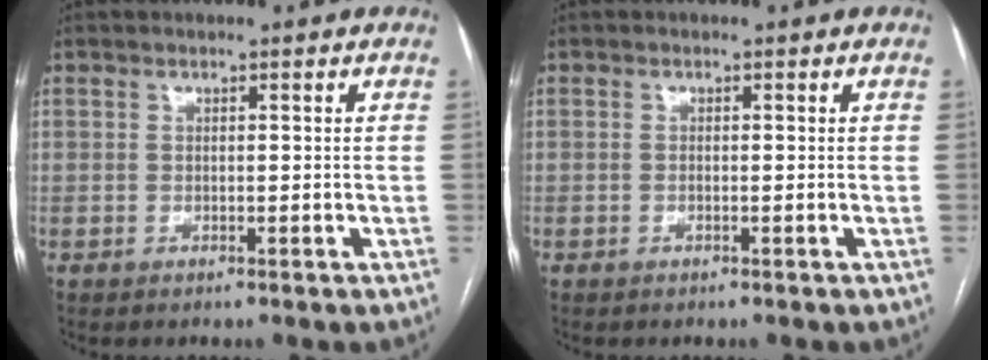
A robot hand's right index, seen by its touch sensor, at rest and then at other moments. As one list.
[{"total": 0.0}]